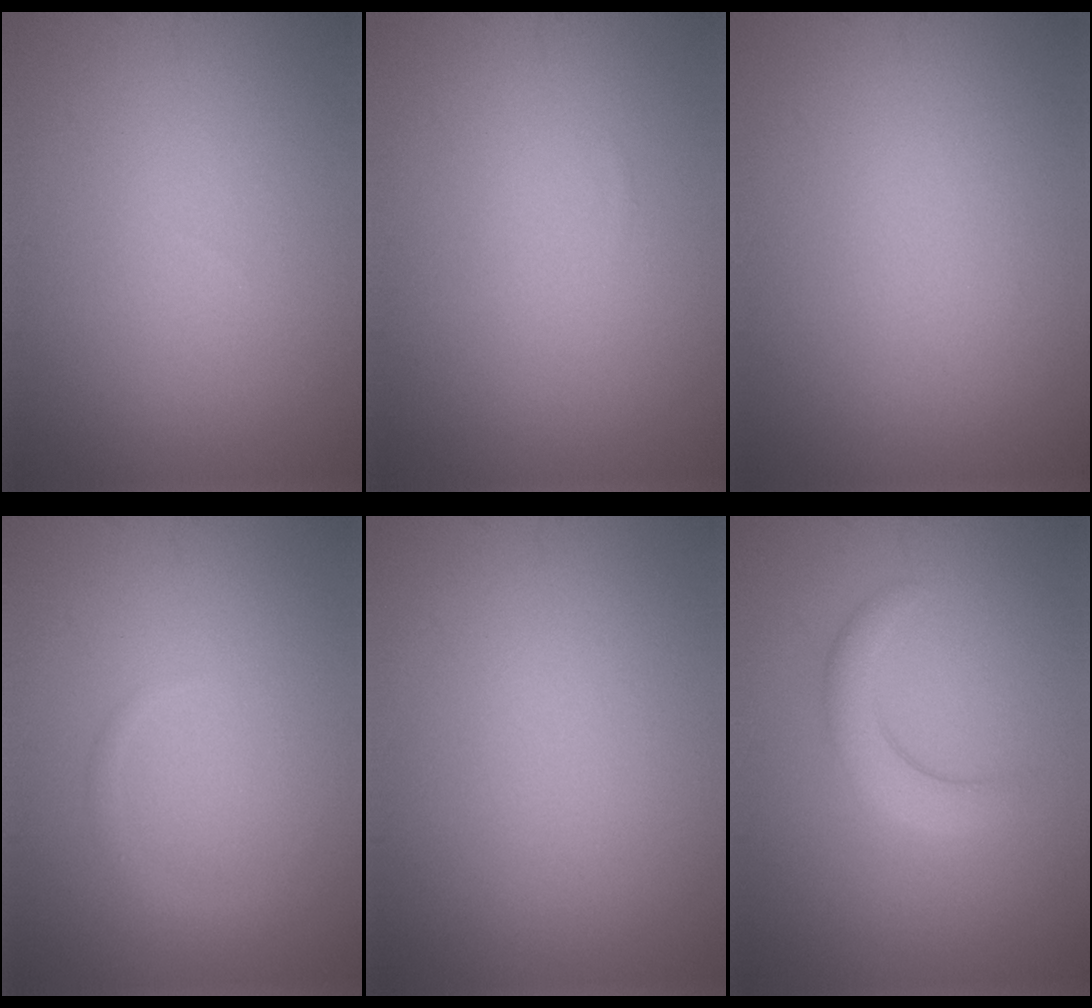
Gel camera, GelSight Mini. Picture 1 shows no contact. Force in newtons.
{"total": 0.0}
{"total": 0.0}
{"total": 1.0, "press": 1.0, "slide": 0.1}
{"total": 0.0}
{"total": 2.6, "press": 2.6, "slide": 0.2}